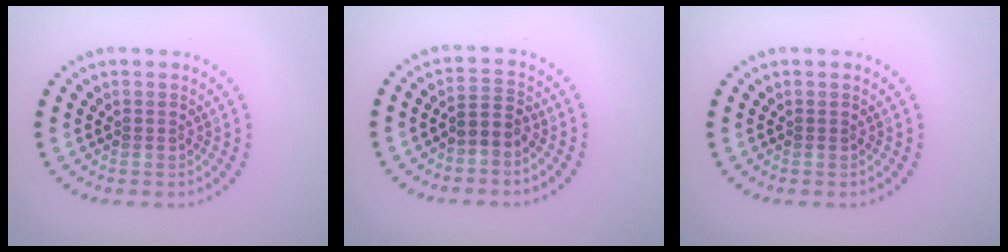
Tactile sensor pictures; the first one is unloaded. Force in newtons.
{"total": 1.9, "press": 1.5, "slide": 1.2}
{"total": 0.0}